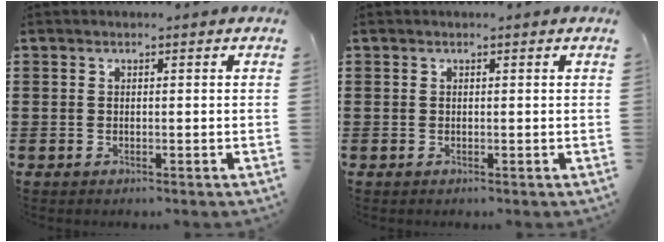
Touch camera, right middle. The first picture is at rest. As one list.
[{"total": 0.0}]